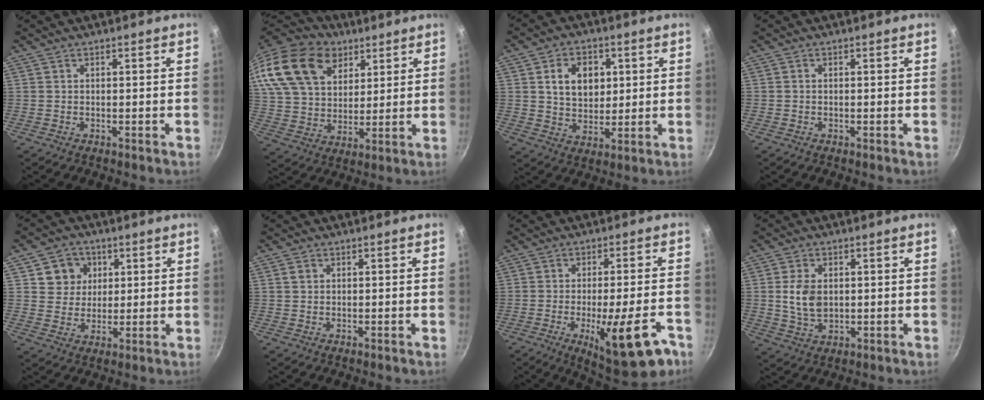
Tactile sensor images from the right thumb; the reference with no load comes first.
{"total": 24.4, "force": [12.9, 16.3, 12.7], "torque": [-0.255, -0.003, 0.240]}
{"total": 9.7, "force": [2.4, 7.2, 6.0], "torque": [-0.071, -0.005, 0.041]}
{"total": 0.0}
{"total": 7.2, "force": [2.4, 6.5, 1.9], "torque": [0.006, 0.001, 0.037]}
{"total": 1.1, "force": [0.3, 0.9, 0.5], "torque": [-0.005, 0.004, 0.005]}
{"total": 15.4, "force": [-6.9, 4.1, 13.1], "torque": [-0.160, 0.014, -0.089]}
{"total": 6.7, "force": [0.8, 4.6, 4.9], "torque": [-0.085, -0.006, 0.018]}